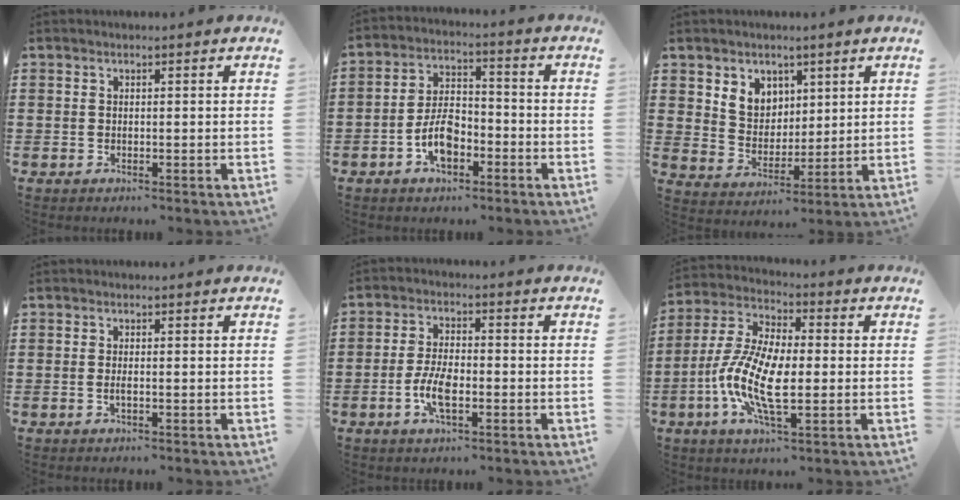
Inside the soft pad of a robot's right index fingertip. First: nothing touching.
{"total": 6.8, "force": [-2.9, 3.6, 5.0], "torque": [-0.108, 0.006, -0.057]}
{"total": 5.5, "force": [3.1, 4.5, 0.6], "torque": [-0.030, 0.004, 0.056]}
{"total": 1.0, "force": [-0.2, 0.0, 0.9], "torque": [-0.017, -0.004, -0.002]}
{"total": 5.8, "force": [-1.8, 2.3, 5.0], "torque": [-0.110, -0.001, -0.038]}
{"total": 10.9, "force": [-2.4, 4.3, 9.8], "torque": [-0.231, -0.015, -0.052]}